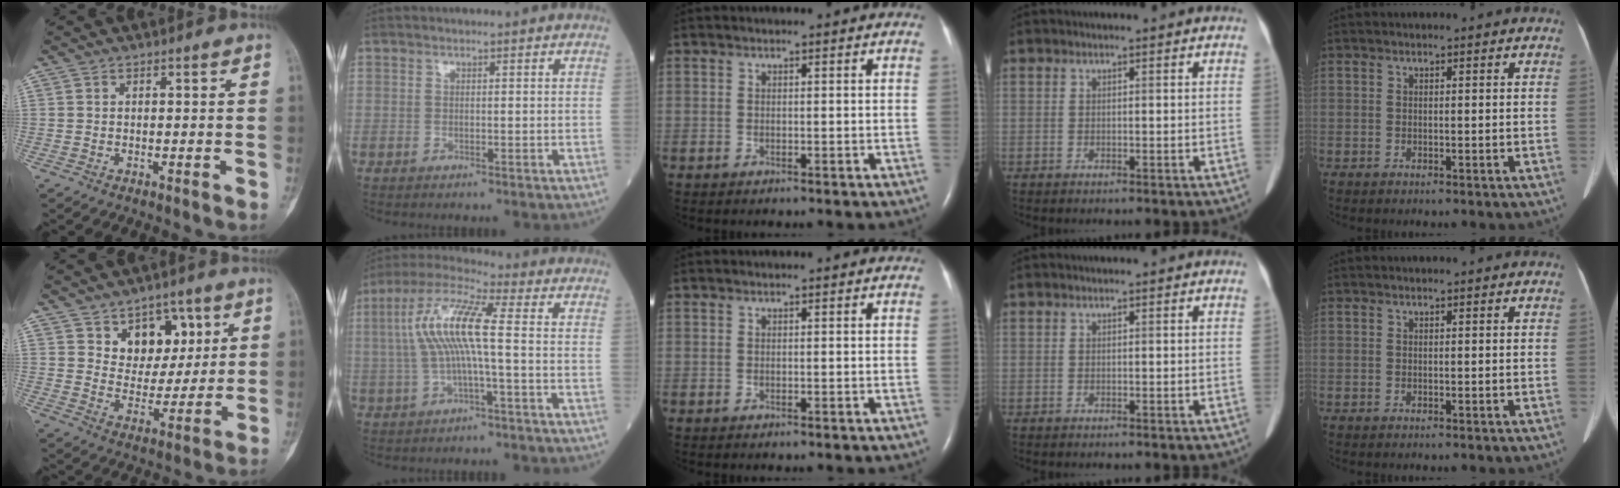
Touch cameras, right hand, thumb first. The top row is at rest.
{"thumb": {"total": 10.7, "force": [4.9, 7.9, 5.4], "torque": [-0.033, -0.023, 0.081]}, "index": {"total": 10.4, "force": [0.1, 1.0, 10.3], "torque": [-0.214, 0.027, -0.004]}}